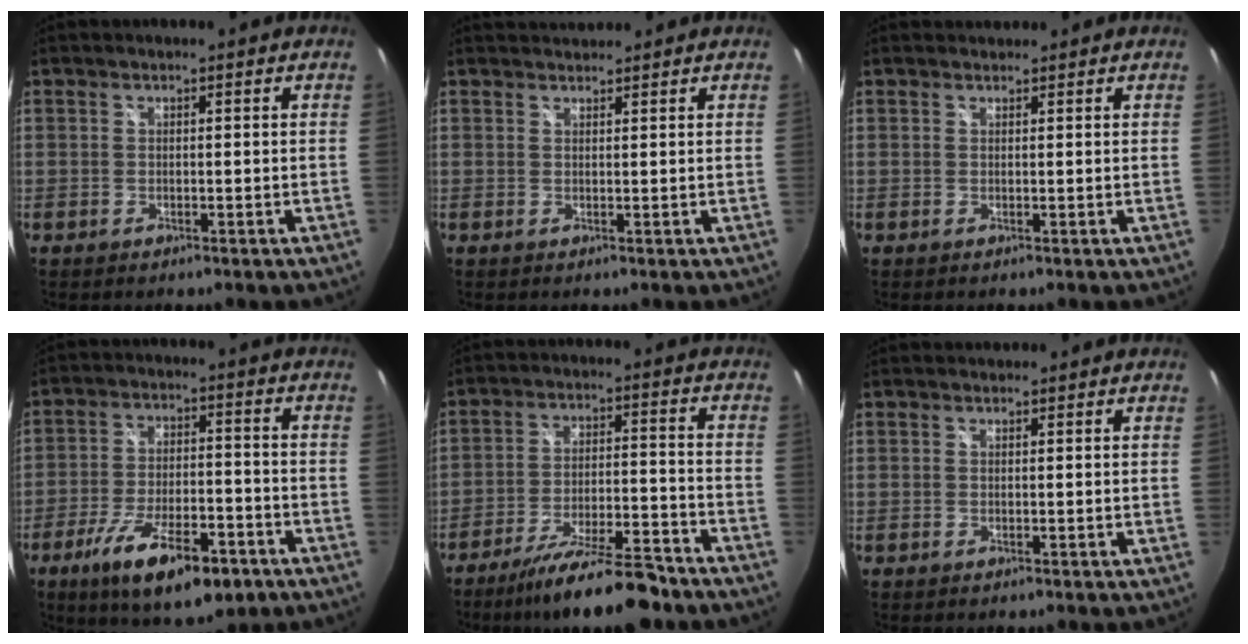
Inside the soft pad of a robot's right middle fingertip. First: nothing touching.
{"total": 2.4, "force": [2.4, 0.3, 0.3], "torque": [-0.006, 0.007, 0.040]}
{"total": 1.1, "force": [1.0, 0.3, -0.1], "torque": [0.003, 0.005, 0.017]}
{"total": 16.2, "force": [-9.4, 5.2, 12.0], "torque": [-0.222, -0.030, -0.148]}
{"total": 15.4, "force": [-12.8, 2.6, 8.1], "torque": [-0.152, -0.015, -0.198]}
{"total": 0.7, "force": [0.7, 0.2, -0.1], "torque": [0.003, 0.004, 0.011]}